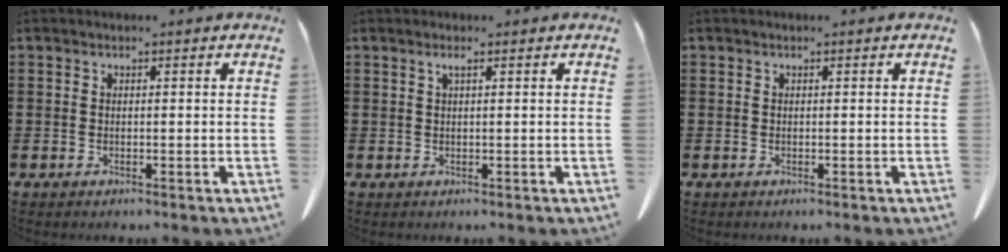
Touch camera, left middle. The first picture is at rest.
{"total": 1.0, "force": [0.5, 0.1, 0.8], "torque": [-0.018, 0.002, 0.008]}
{"total": 0.0}